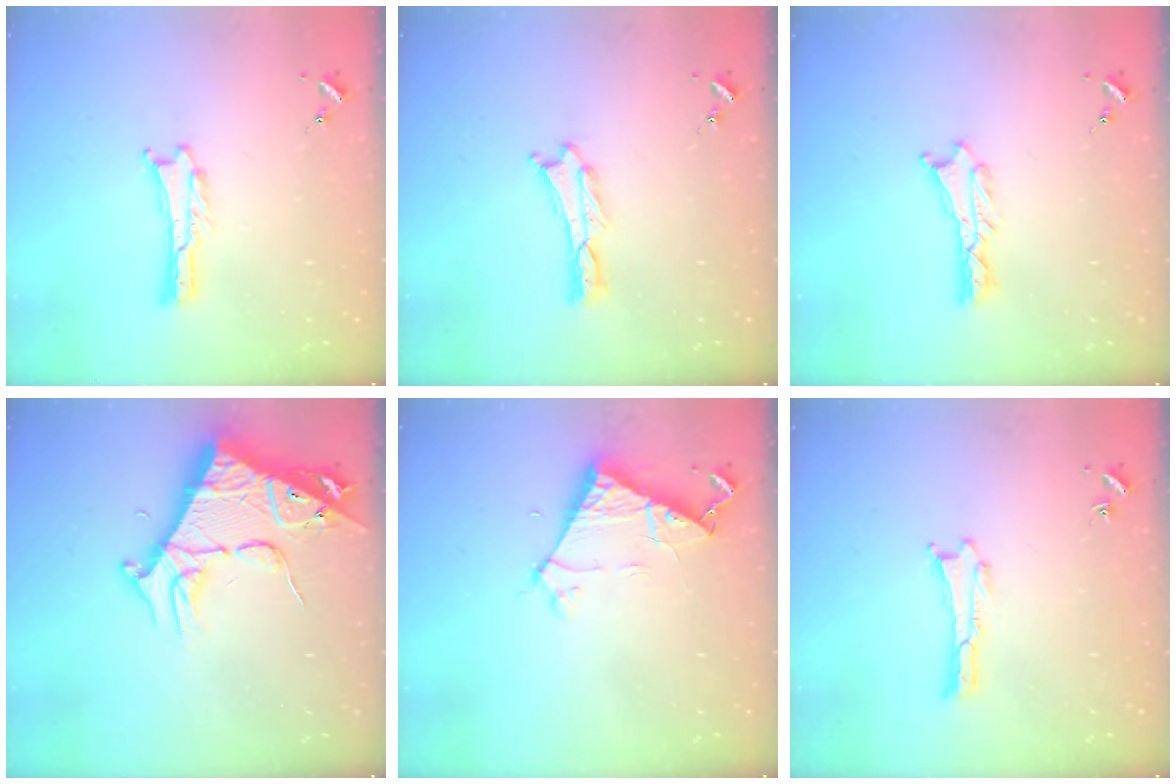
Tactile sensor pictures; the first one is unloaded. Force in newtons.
{"total": 0.0}
{"total": 0.7, "press": 0.6, "slide": 0.2}
{"total": 10.3, "press": 10.2, "slide": 1.3}
{"total": 6.1, "press": 6.1, "slide": 0.4}
{"total": 0.0}